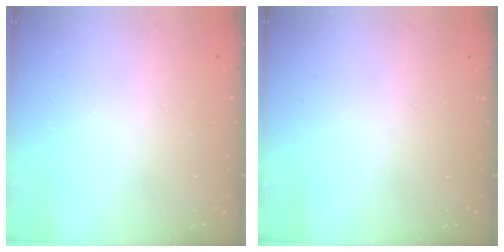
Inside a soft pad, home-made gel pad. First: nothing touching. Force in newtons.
{"total": 0.0}